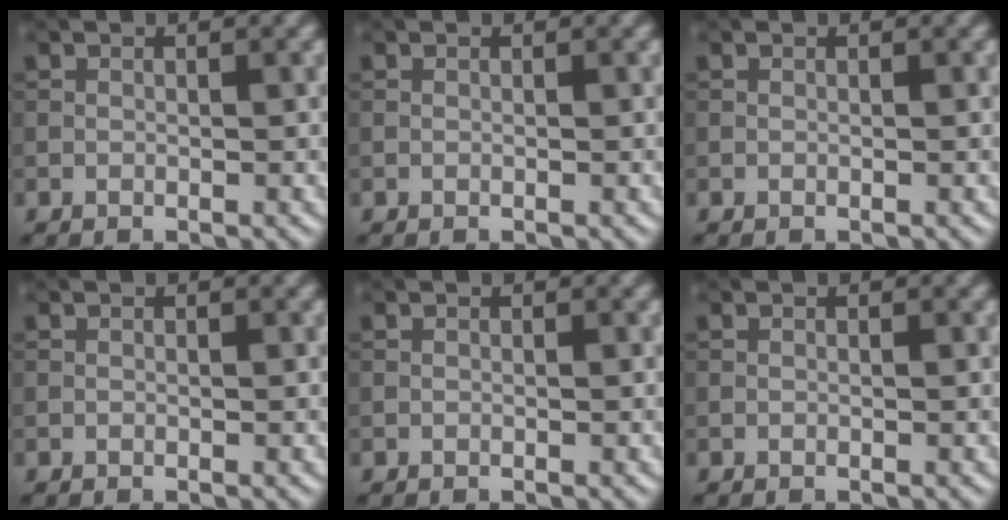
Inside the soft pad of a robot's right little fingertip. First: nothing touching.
{"total": 0.0}
{"total": 0.0}
{"total": 0.0}
{"total": 0.0}
{"total": 0.0}